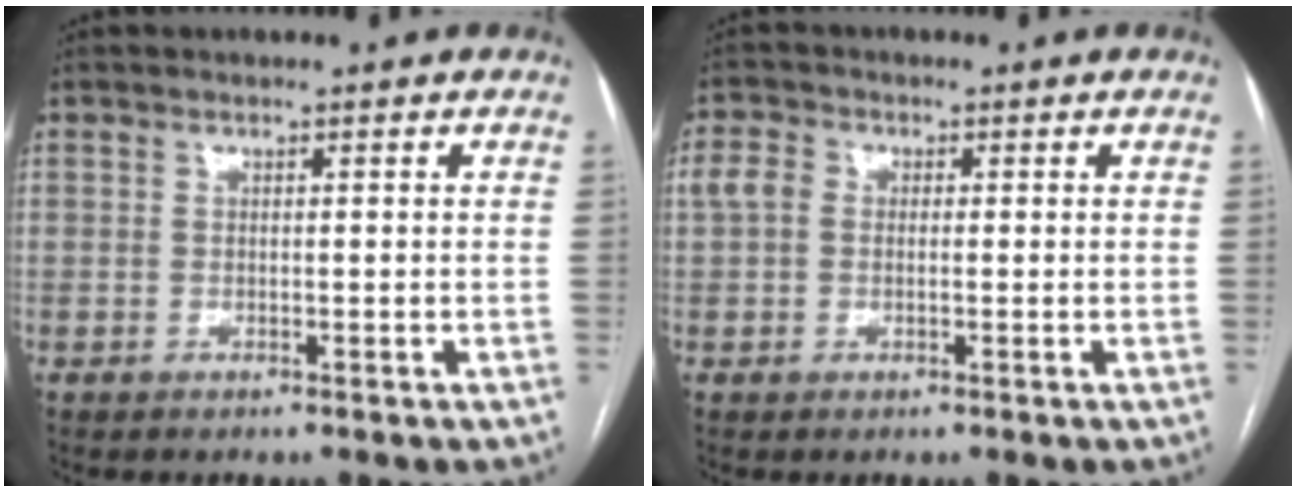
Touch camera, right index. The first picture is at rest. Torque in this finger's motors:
{"motor_torque": [0.54, 0.26, 0.15, 0.06]}